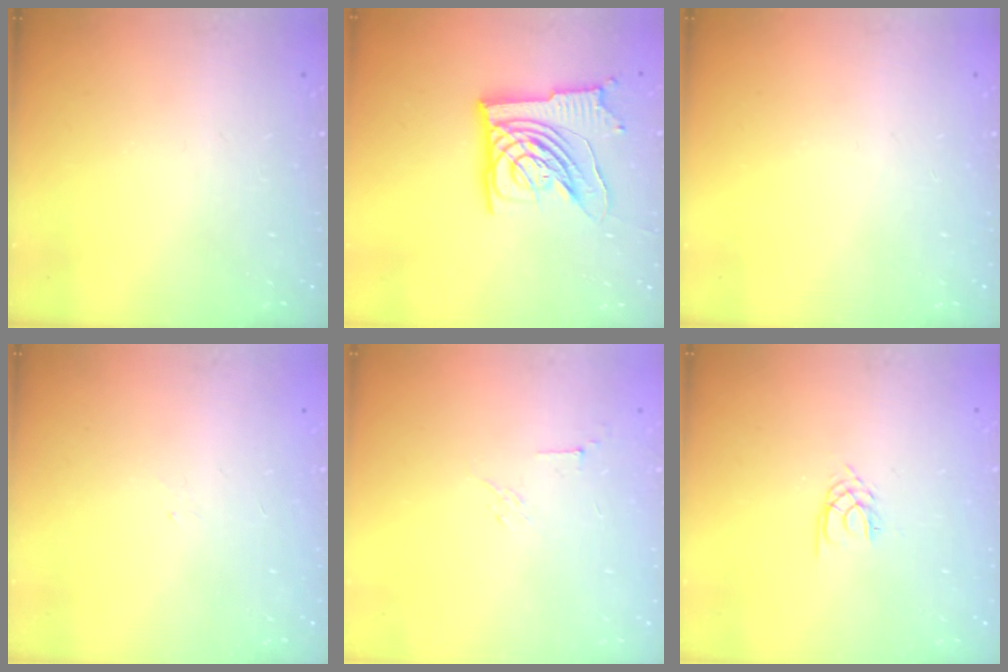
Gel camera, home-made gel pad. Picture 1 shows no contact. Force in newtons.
{"total": 13.1, "press": 13.0, "slide": 1.7}
{"total": 0.0}
{"total": 1.3, "press": 1.2, "slide": 0.5}
{"total": 2.9, "press": 2.8, "slide": 0.8}
{"total": 2.1, "press": 2.0, "slide": 0.3}